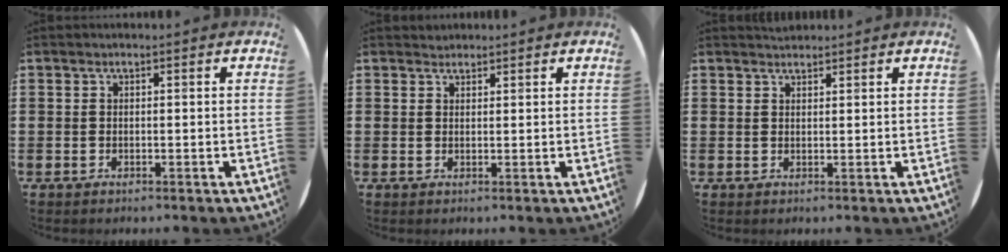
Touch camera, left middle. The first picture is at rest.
{"total": 1.0, "force": [1.0, 0.2, -0.1], "torque": [0.002, 0.002, 0.019]}
{"total": 1.3, "force": [1.2, 0.2, -0.1], "torque": [0.008, -0.003, 0.023]}